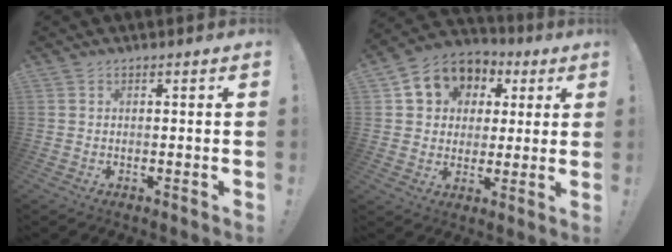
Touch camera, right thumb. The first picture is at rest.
{"total": 10.7, "force": [4.2, 9.2, 3.5], "torque": [-0.050, -0.024, 0.085]}